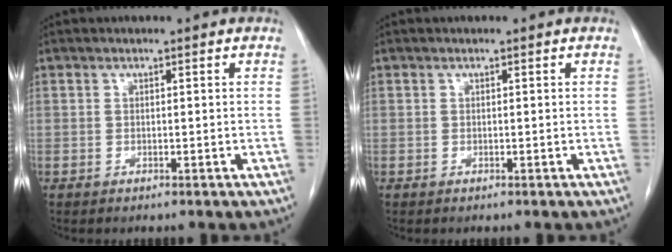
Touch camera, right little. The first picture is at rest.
{"total": 0.0}